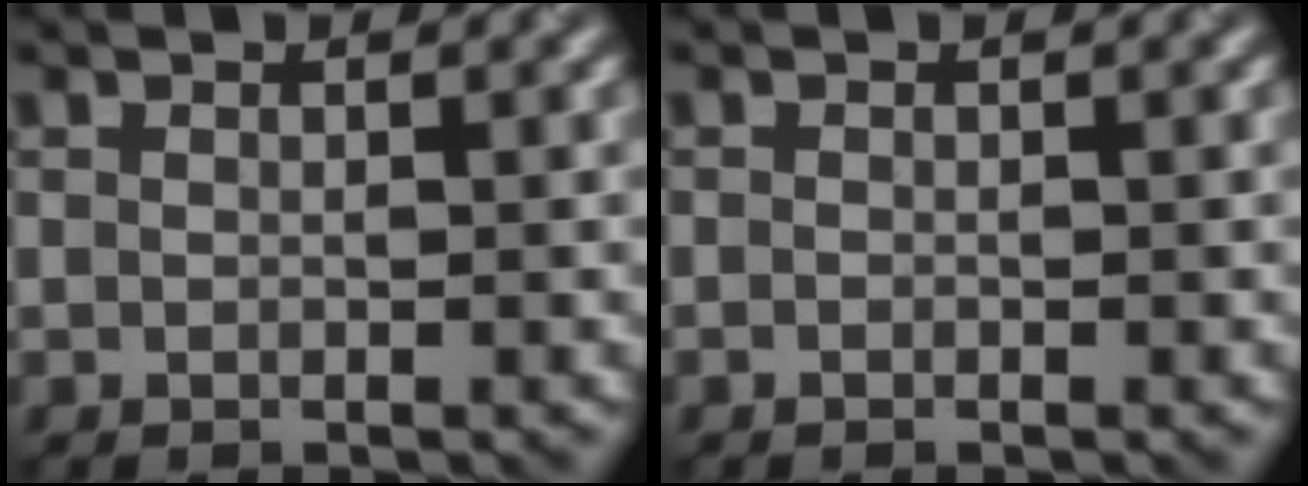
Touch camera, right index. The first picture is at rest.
{"total": 0.0}